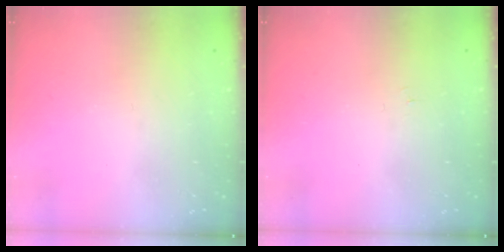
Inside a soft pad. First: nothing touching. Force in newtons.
{"total": 3.3, "press": 3.2, "slide": 0.4}